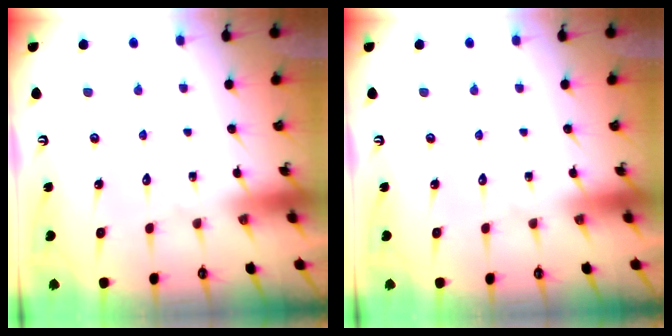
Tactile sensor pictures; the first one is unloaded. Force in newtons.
{"total": 0.0}